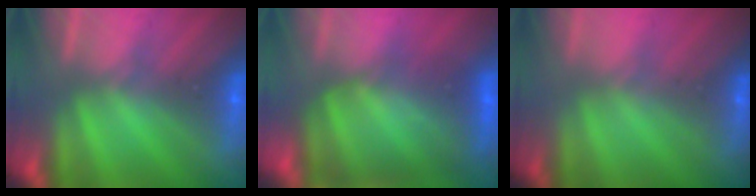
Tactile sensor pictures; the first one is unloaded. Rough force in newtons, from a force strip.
{"total": 7.2}
{"total": 1.4}